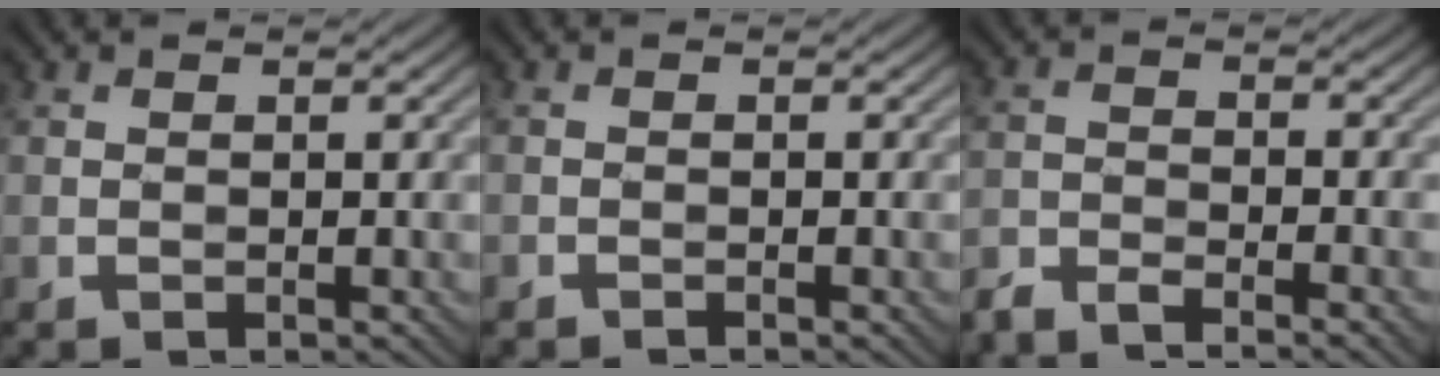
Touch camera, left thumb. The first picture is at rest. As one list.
[{"total": 0.5, "force": [-0.5, 0.0, 0.1], "torque": [0.000, 0.000, -0.011]}, {"total": 4.1, "force": [-3.6, 0.6, 1.8], "torque": [-0.036, -0.008, -0.077]}]